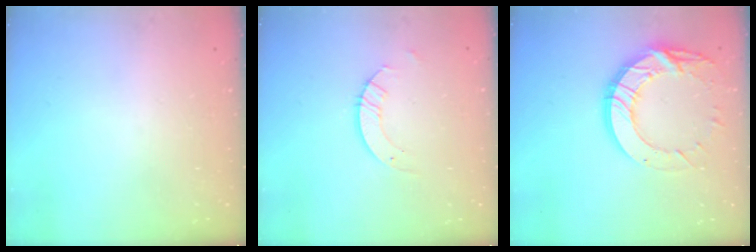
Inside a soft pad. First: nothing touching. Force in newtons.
{"total": 4.0, "press": 4.0, "slide": 0.2}
{"total": 15.8, "press": 15.8, "slide": 1.1}